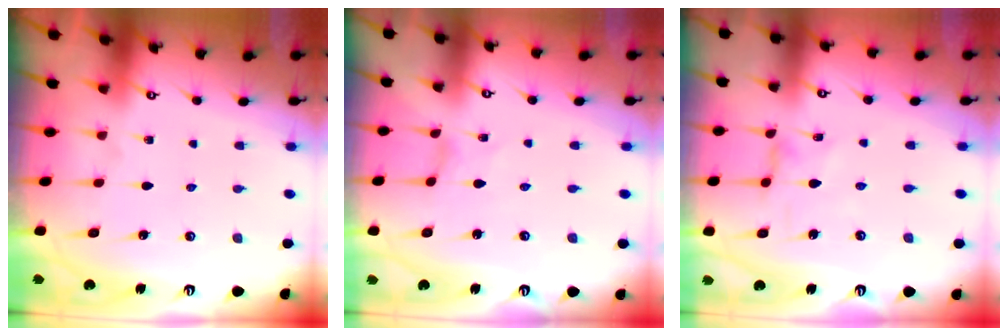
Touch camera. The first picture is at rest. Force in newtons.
{"total": 0.0}
{"total": 0.0}